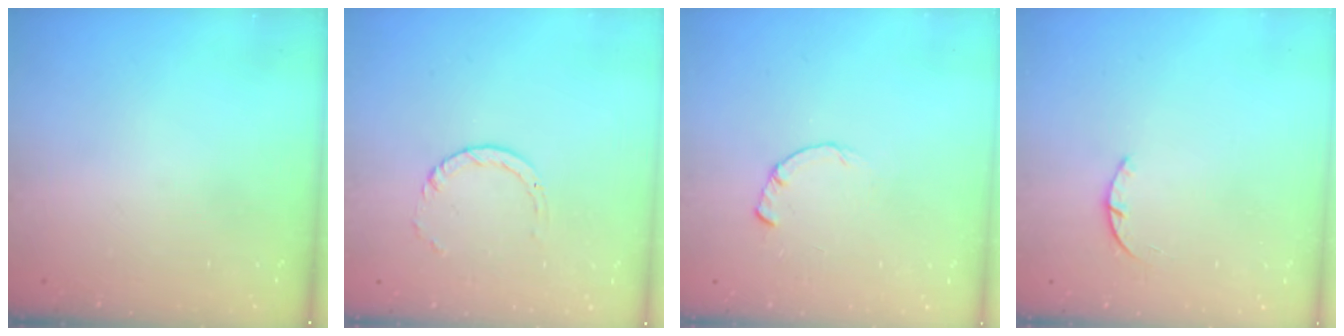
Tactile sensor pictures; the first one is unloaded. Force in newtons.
{"total": 1.0, "press": 1.0, "slide": 0.1}
{"total": 0.8, "press": 0.8, "slide": 0.2}
{"total": 1.4, "press": 1.4, "slide": 0.3}